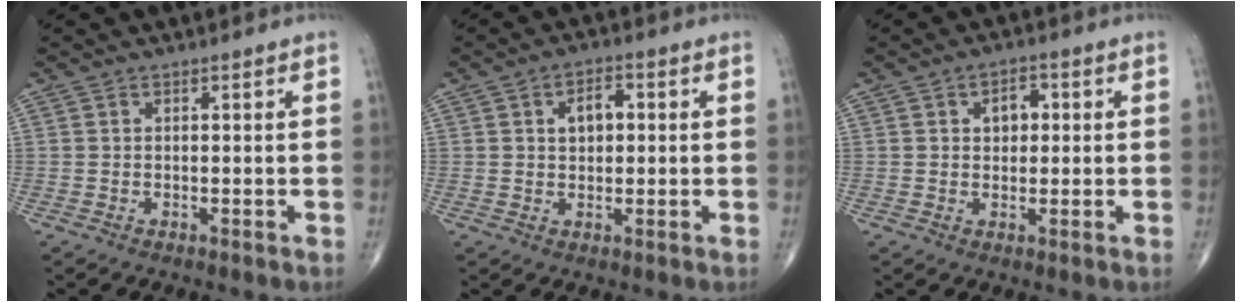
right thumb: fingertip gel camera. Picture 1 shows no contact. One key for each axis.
{"total": 4.9, "fx": 1.0, "fy": 3.1, "fz": 3.7, "tx": -0.050, "ty": 0.009, "tz": 0.012}
{"total": 4.2, "fx": 0.9, "fy": 2.9, "fz": 2.8, "tx": -0.025, "ty": 0.006, "tz": 0.010}